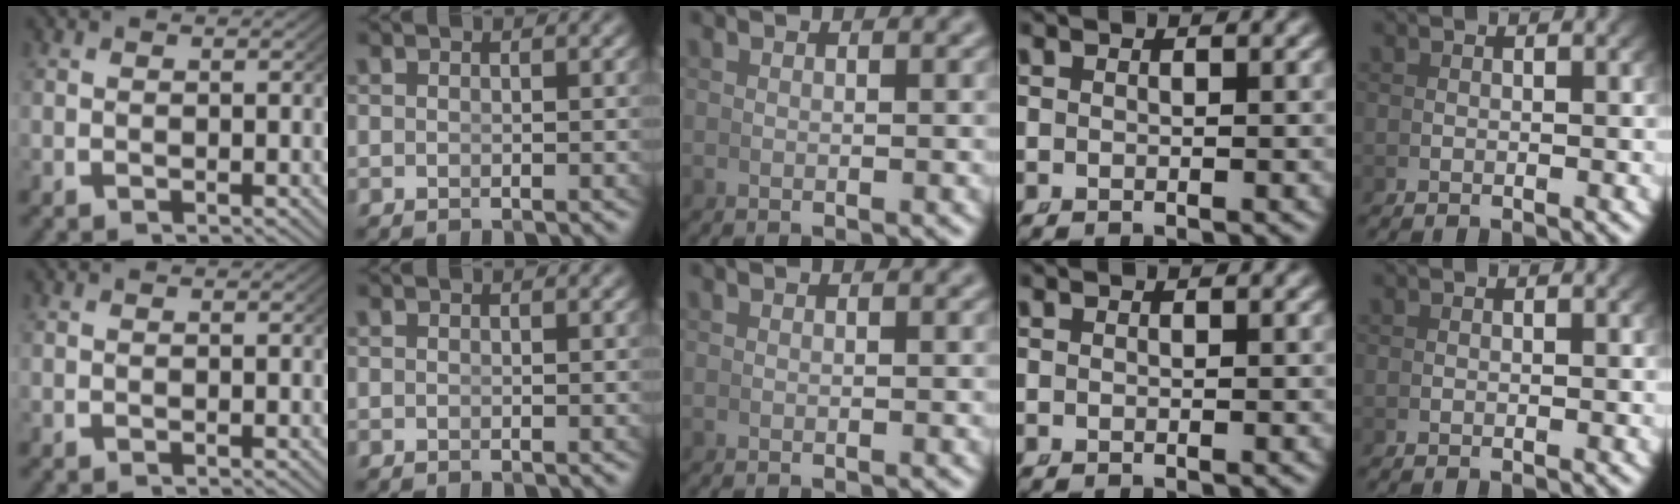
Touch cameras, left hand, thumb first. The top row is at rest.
{}